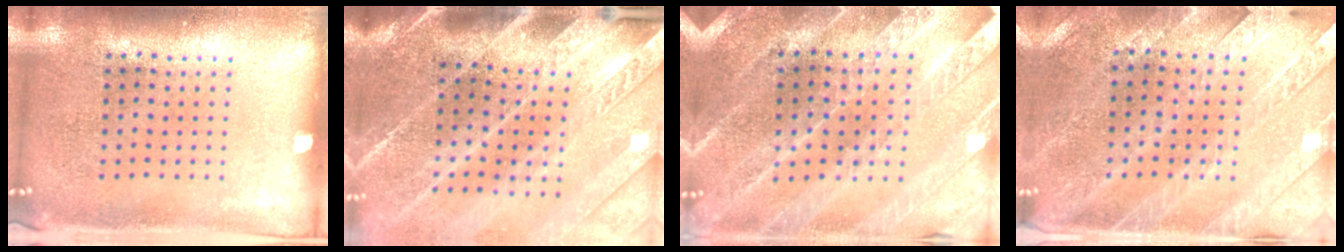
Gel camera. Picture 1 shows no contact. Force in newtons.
{"total": 3.7, "press": 3.2, "slide": 1.9}
{"total": 2.3, "press": 2.3, "slide": 0.3}
{"total": 3.0, "press": 2.7, "slide": 1.4}